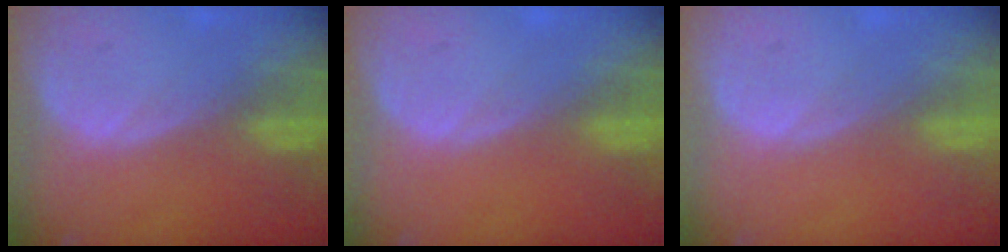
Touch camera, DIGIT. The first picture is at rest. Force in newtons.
{"total": 0.0}
{"total": 0.0}